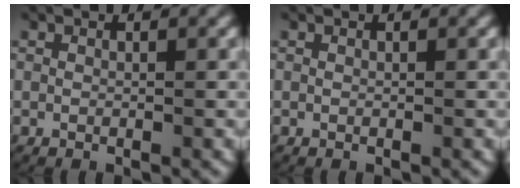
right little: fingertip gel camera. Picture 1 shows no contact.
{"total": 0.0}